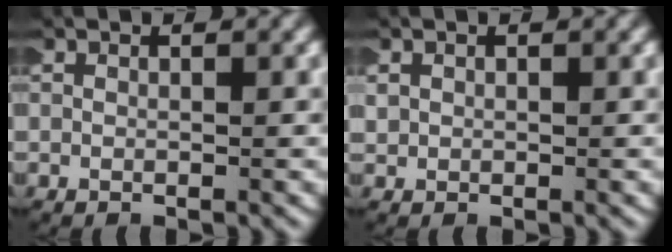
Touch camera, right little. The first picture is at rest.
{"total": 1.6, "force": [0.4, 1.5, 0.5], "torque": [-0.020, 0.005, 0.006]}